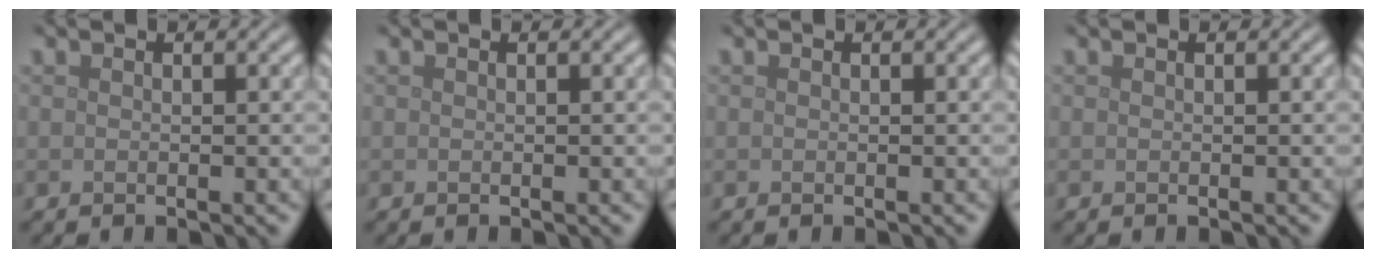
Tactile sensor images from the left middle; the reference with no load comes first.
{"total": 0.0}
{"total": 0.0}
{"total": 0.0}